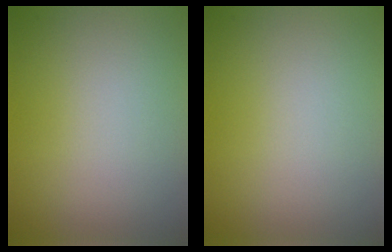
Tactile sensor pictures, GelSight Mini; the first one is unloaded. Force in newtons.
{"total": 0.0}